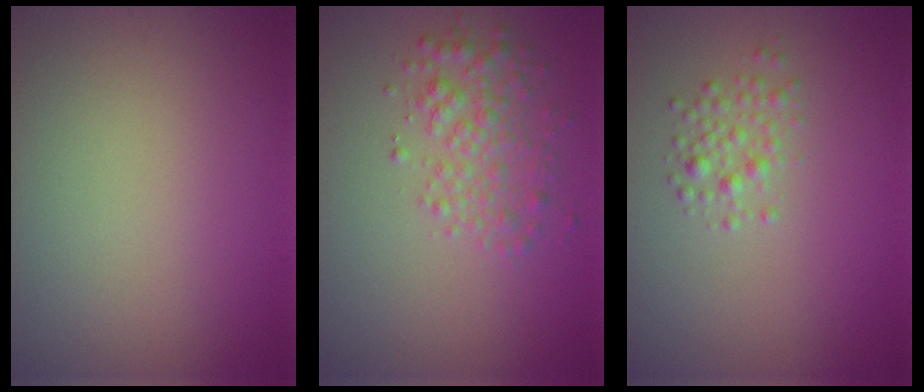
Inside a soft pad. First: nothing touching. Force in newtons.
{"total": 3.0, "press": 3.0, "slide": 0.0}
{"total": 1.8, "press": 1.8, "slide": 0.1}